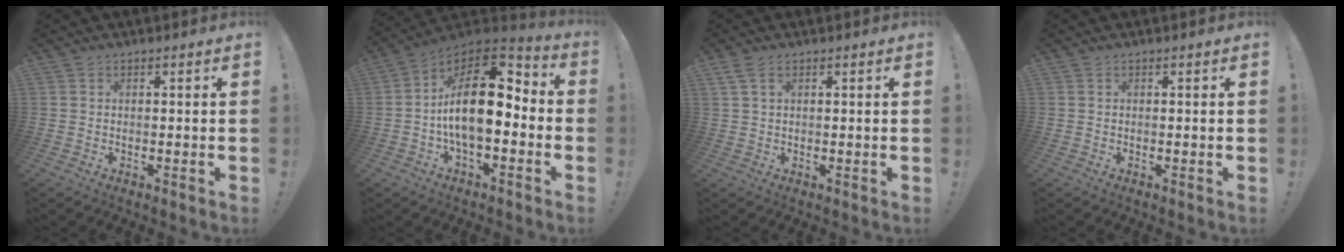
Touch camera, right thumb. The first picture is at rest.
{"total": 18.9, "force": [-0.1, 9.4, 16.3], "torque": [-0.285, 0.010, -0.001]}
{"total": 3.2, "force": [1.6, 1.7, 2.3], "torque": [-0.044, 0.003, 0.030]}
{"total": 0.0}